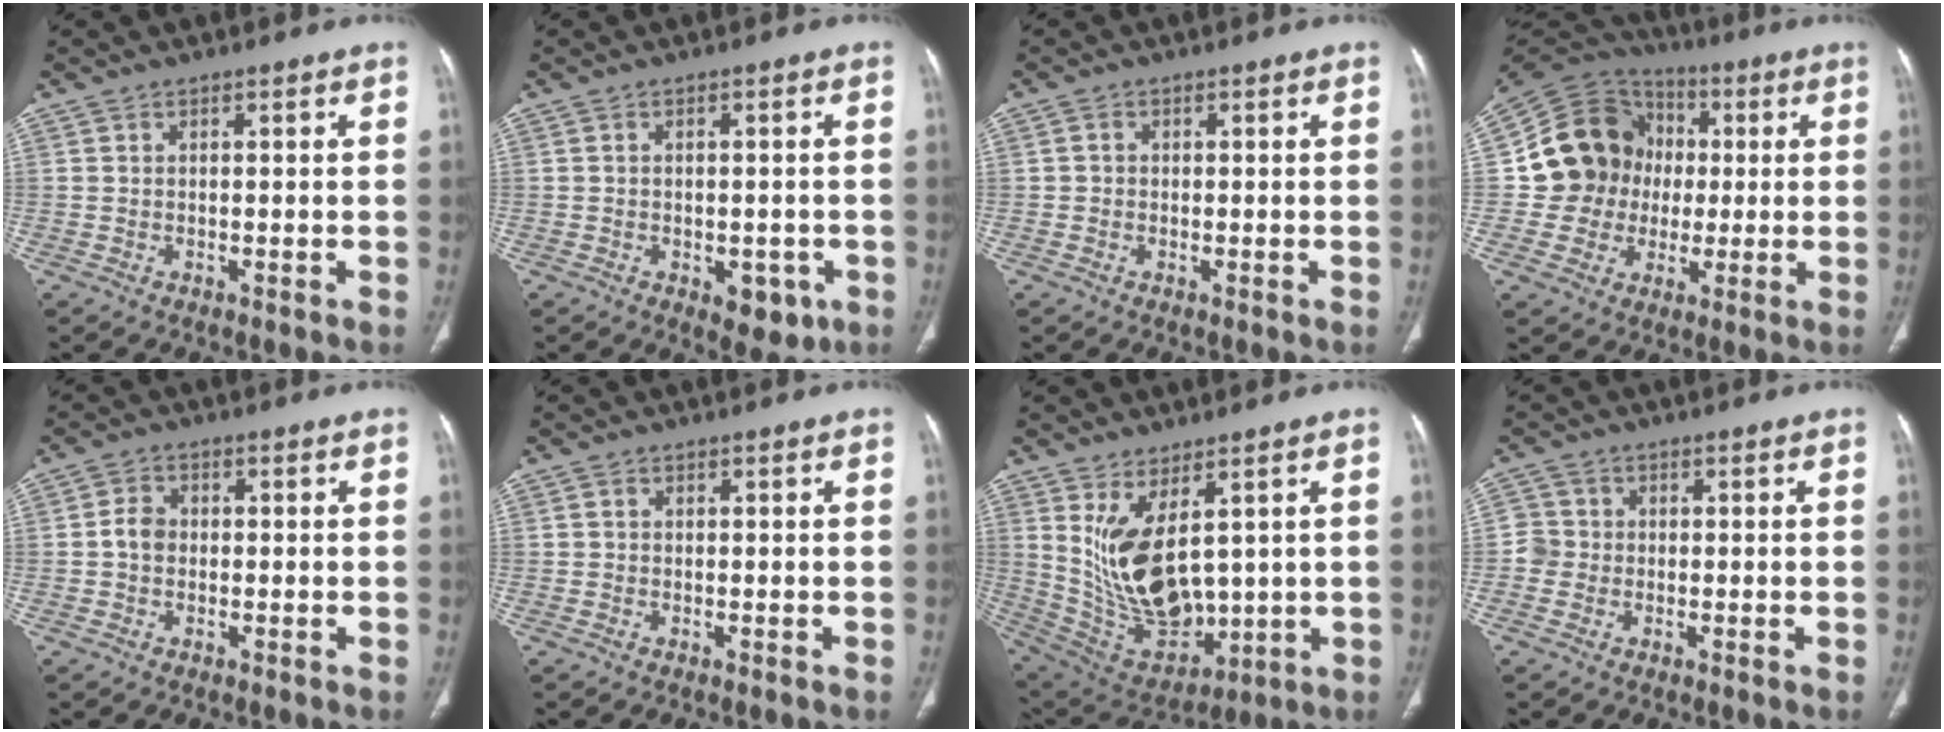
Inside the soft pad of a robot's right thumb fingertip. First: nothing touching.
{"total": 5.6, "force": [-2.1, 3.3, 4.0], "torque": [-0.029, 0.003, -0.018]}
{"total": 1.1, "force": [0.0, 1.0, 0.3], "torque": [-0.001, 0.003, -0.002]}
{"total": 14.1, "force": [0.9, 13.4, 4.5], "torque": [-0.036, 0.021, 0.020]}
{"total": 3.2, "force": [-0.3, 2.6, 1.9], "torque": [-0.028, 0.011, -0.013]}
{"total": 0.6, "force": [0.0, 0.6, 0.2], "torque": [-0.001, 0.002, -0.001]}
{"total": 14.9, "force": [3.7, 7.8, 12.1], "torque": [-0.201, -0.028, 0.105]}
{"total": 3.1, "force": [-0.6, 3.0, 0.4], "torque": [0.012, 0.010, -0.020]}